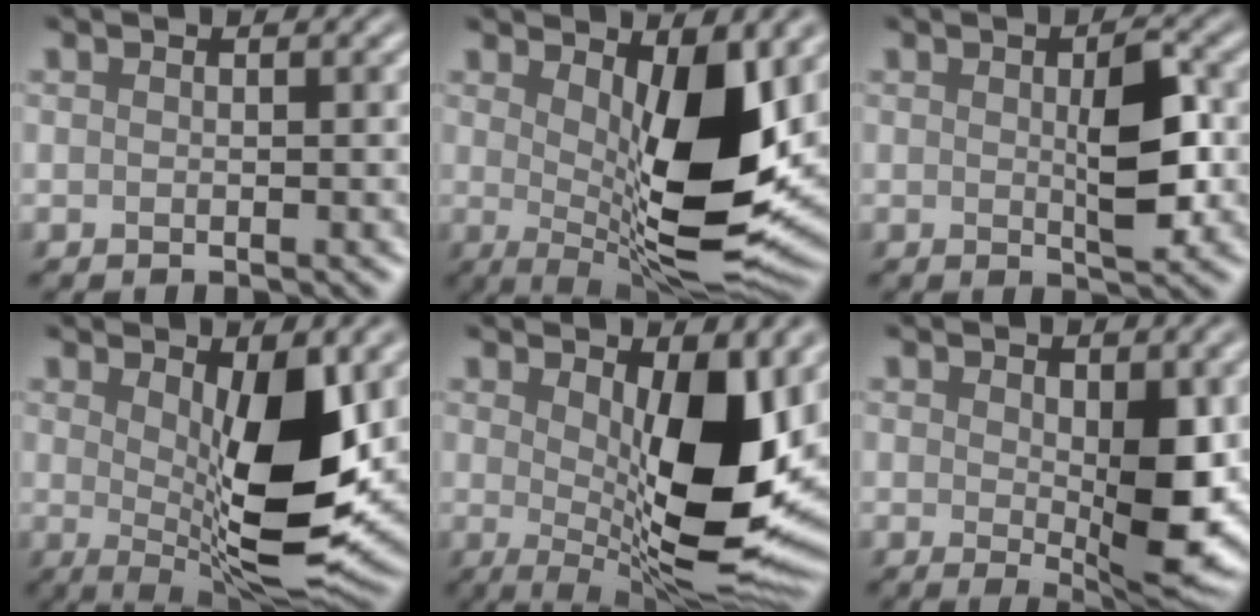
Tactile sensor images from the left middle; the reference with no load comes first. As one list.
[{"total": 10.9, "force": [1.5, 3.7, 10.1], "torque": [-0.152, -0.021, 0.032]}, {"total": 4.0, "force": [0.0, 1.2, 3.8], "torque": [-0.067, 0.000, 0.004]}, {"total": 9.8, "force": [1.1, 3.2, 9.2], "torque": [-0.142, -0.021, 0.025]}, {"total": 12.4, "force": [1.4, 4.5, 11.4], "torque": [-0.160, -0.022, 0.028]}, {"total": 5.8, "force": [0.3, 1.7, 5.6], "torque": [-0.092, -0.016, 0.015]}]